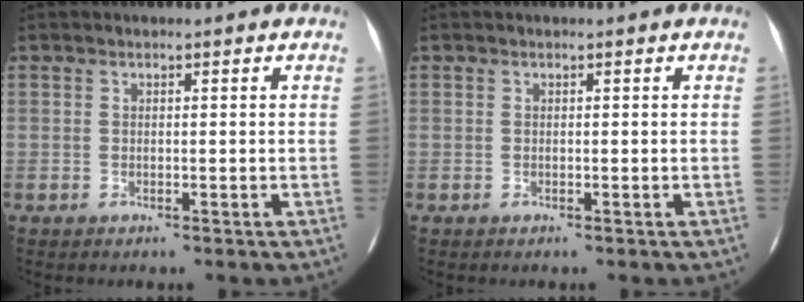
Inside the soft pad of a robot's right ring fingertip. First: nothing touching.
{"total": 0.0}